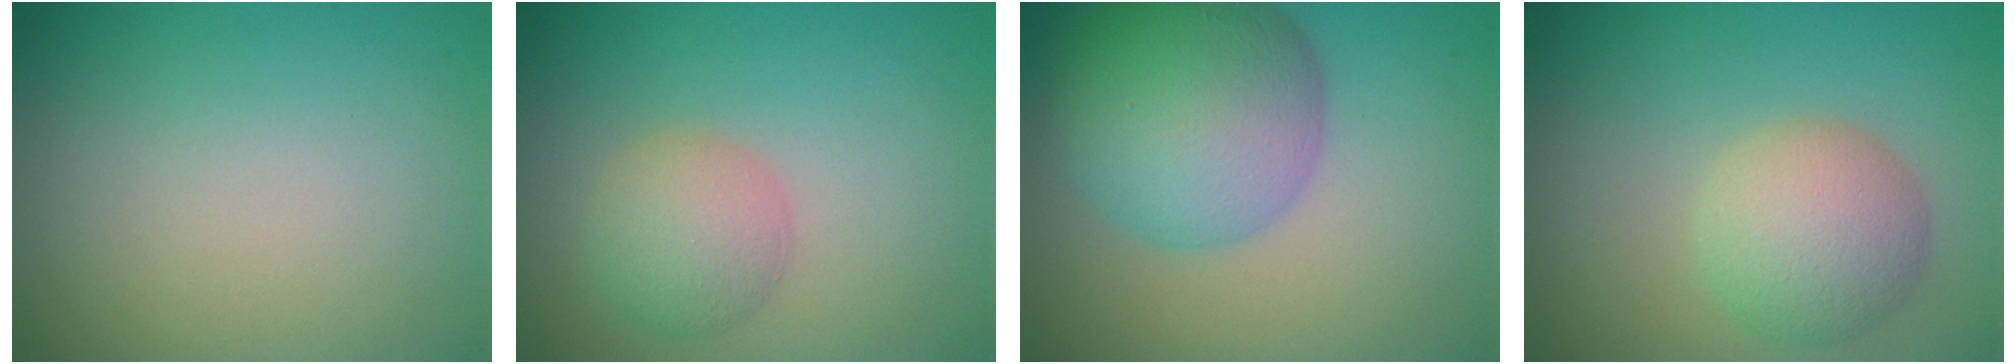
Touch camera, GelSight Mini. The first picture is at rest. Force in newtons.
{"total": 3.4, "press": 3.4, "slide": 0.2}
{"total": 9.1, "press": 9.1, "slide": 0.1}
{"total": 5.0, "press": 5.0, "slide": 0.3}